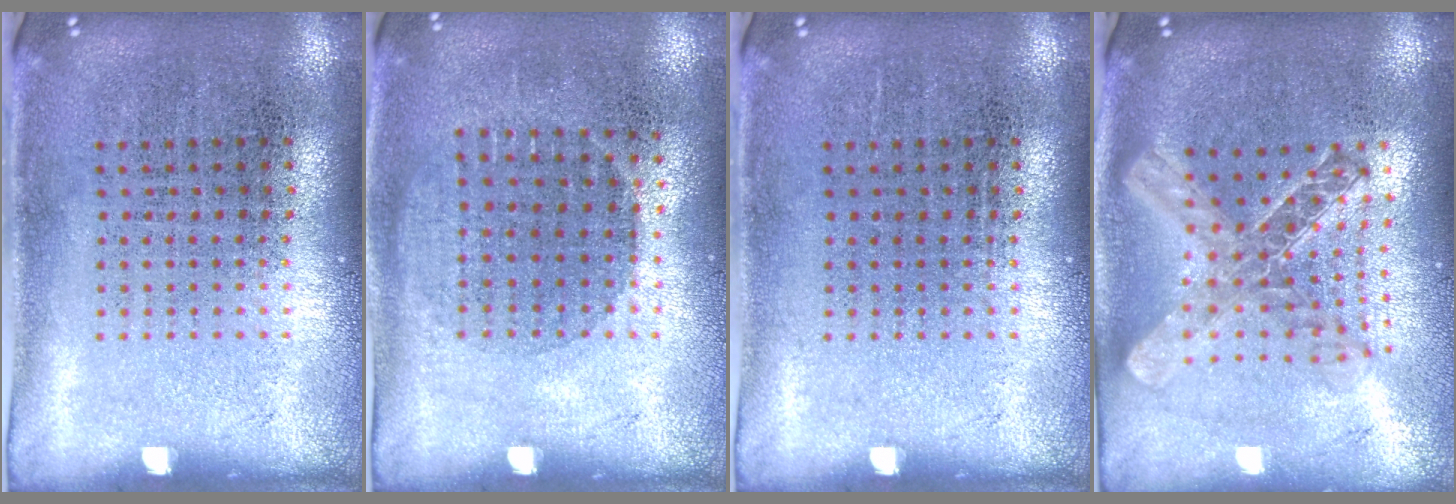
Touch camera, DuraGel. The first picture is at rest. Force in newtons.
{"total": 1.0, "press": 0.9, "slide": 0.5}
{"total": 0.0}
{"total": 2.1, "press": 1.8, "slide": 1.1}